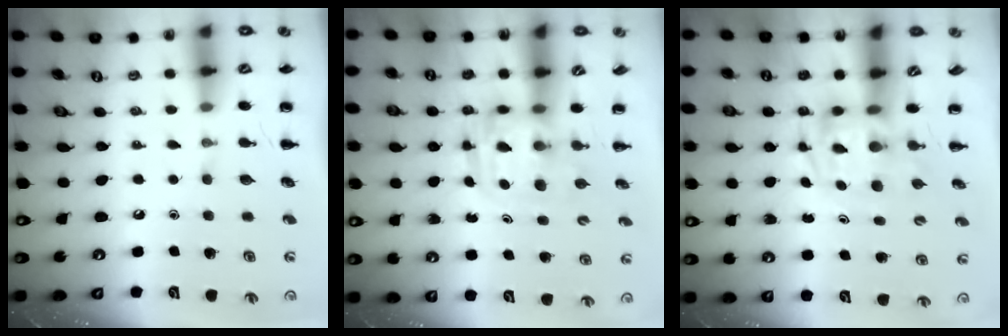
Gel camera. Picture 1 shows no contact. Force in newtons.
{"total": 3.0, "press": 3.0, "slide": 0.3}
{"total": 4.0, "press": 3.9, "slide": 0.7}